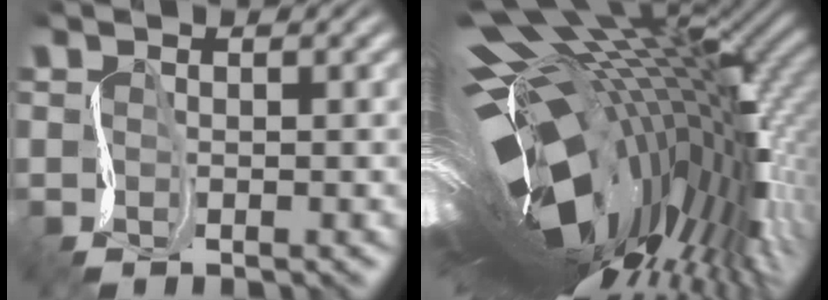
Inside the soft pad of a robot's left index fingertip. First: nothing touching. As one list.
[{"total": 18.5, "force": [-1.1, 8.7, 16.3], "torque": [-0.278, -0.055, 0.003]}]